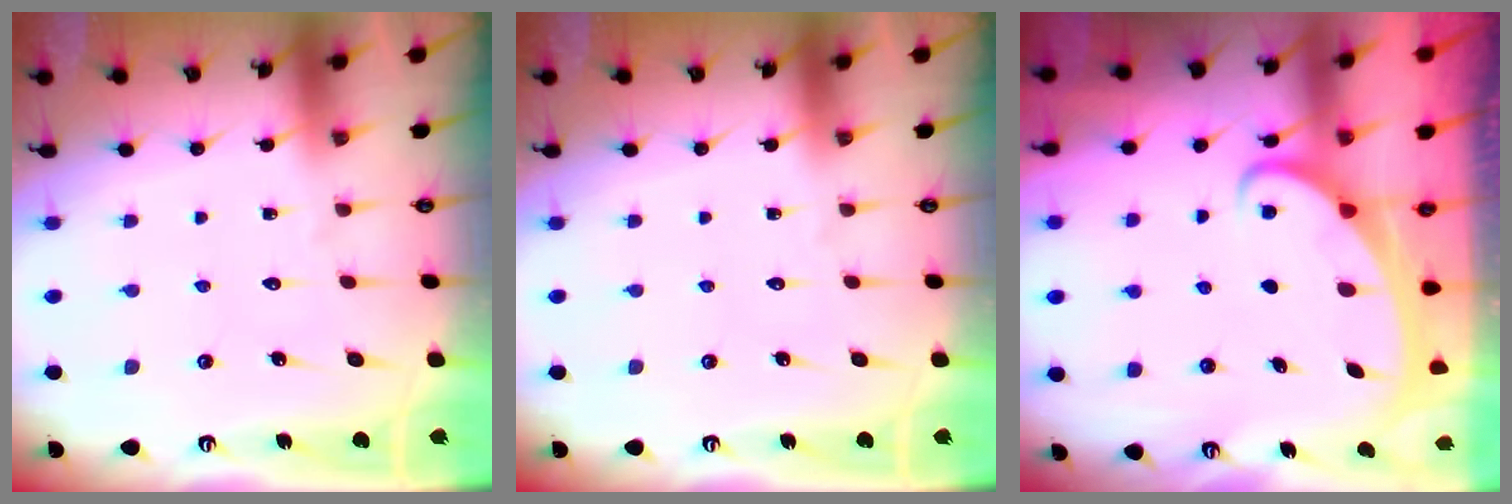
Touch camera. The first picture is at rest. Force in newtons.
{"total": 0.0}
{"total": 2.1, "press": 2.0, "slide": 0.3}